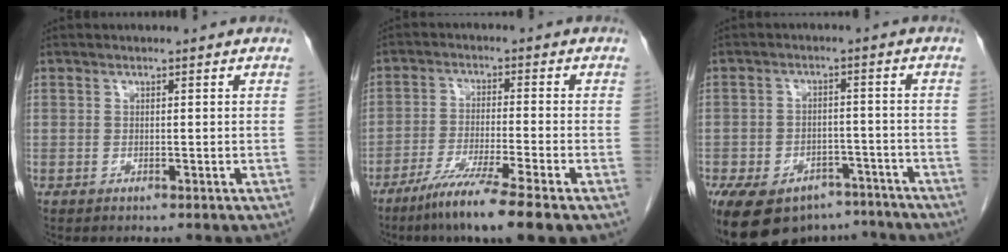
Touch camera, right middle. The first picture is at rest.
{"total": 9.8, "force": [-6.8, -0.9, 7.0], "torque": [-0.124, -0.031, -0.116]}
{"total": 17.2, "force": [-11.9, 10.1, 7.1], "torque": [-0.173, 0.000, -0.159]}